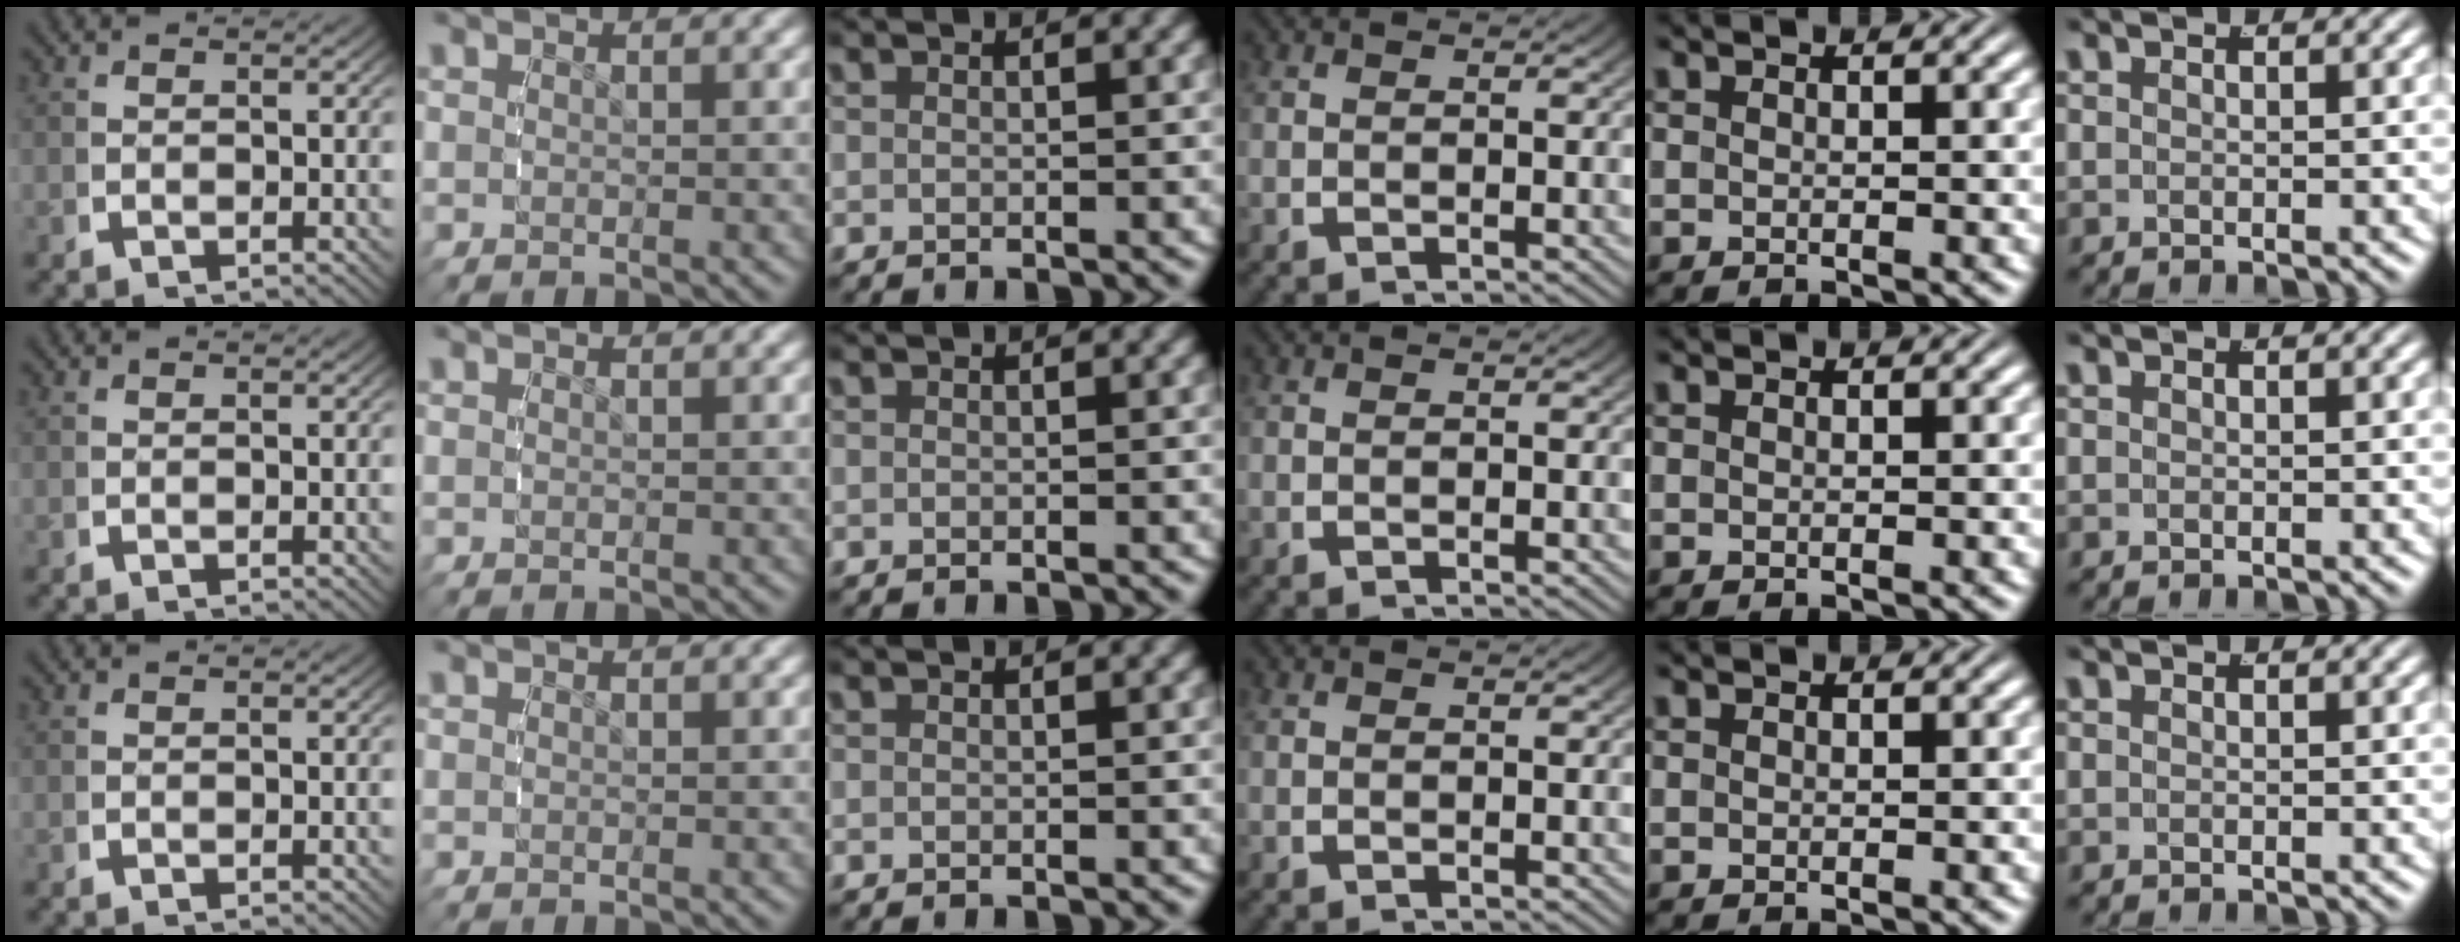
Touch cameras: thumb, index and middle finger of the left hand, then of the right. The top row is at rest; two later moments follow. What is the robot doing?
{"motion": "reach", "object": "backpack"}